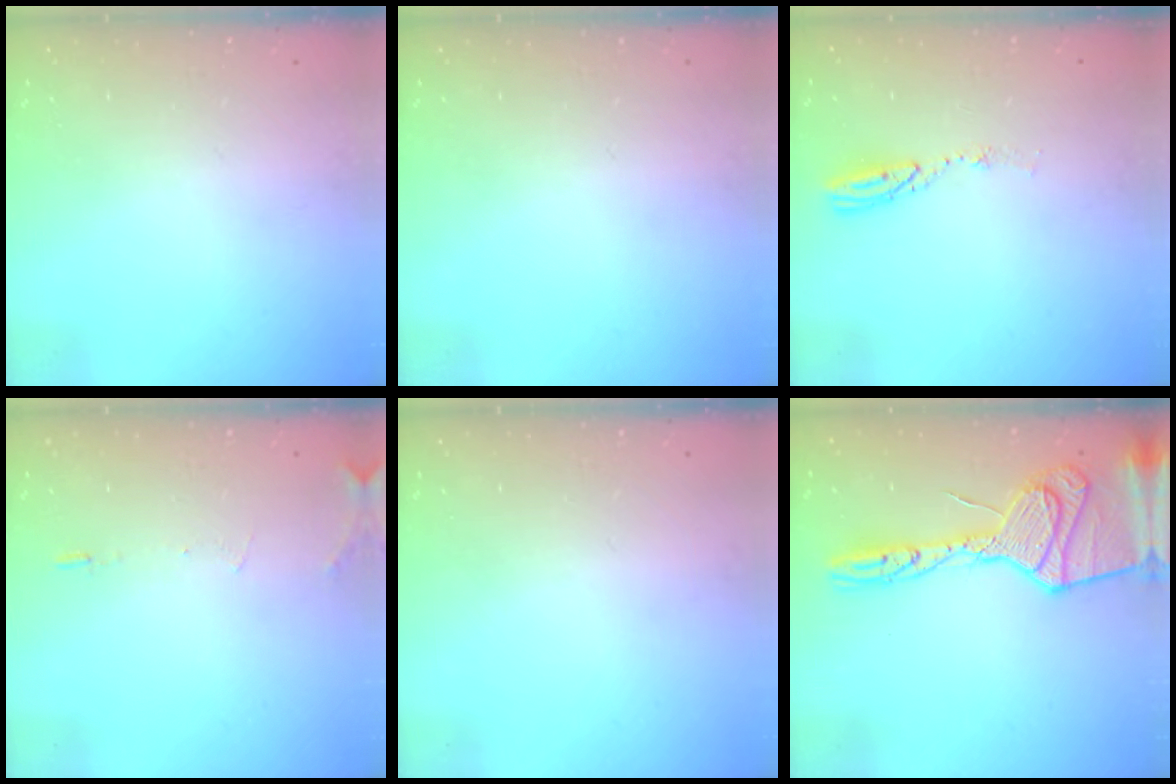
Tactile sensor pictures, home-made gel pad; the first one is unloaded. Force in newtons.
{"total": 0.0}
{"total": 4.8, "press": 4.8, "slide": 0.5}
{"total": 6.1, "press": 5.9, "slide": 1.7}
{"total": 0.0}
{"total": 21.0, "press": 20.9, "slide": 2.0}